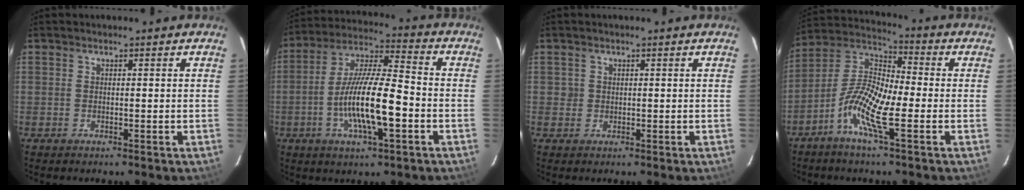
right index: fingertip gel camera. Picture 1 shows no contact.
{"total": 14.7, "force": [-4.2, 3.1, 13.8], "torque": [-0.266, -0.005, -0.080]}
{"total": 1.2, "force": [0.1, 1.2, -0.1], "torque": [0.006, 0.002, 0.003]}
{"total": 11.1, "force": [-4.5, 2.7, 9.8], "torque": [-0.208, 0.005, -0.102]}